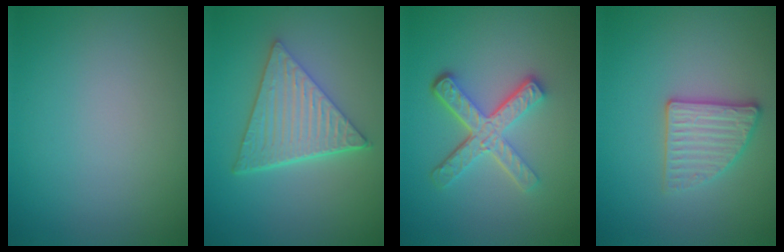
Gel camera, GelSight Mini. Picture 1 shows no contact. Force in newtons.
{"total": 6.1, "press": 4.5, "slide": 4.1}
{"total": 5.1, "press": 3.6, "slide": 3.5}
{"total": 2.9, "press": 2.7, "slide": 1.1}